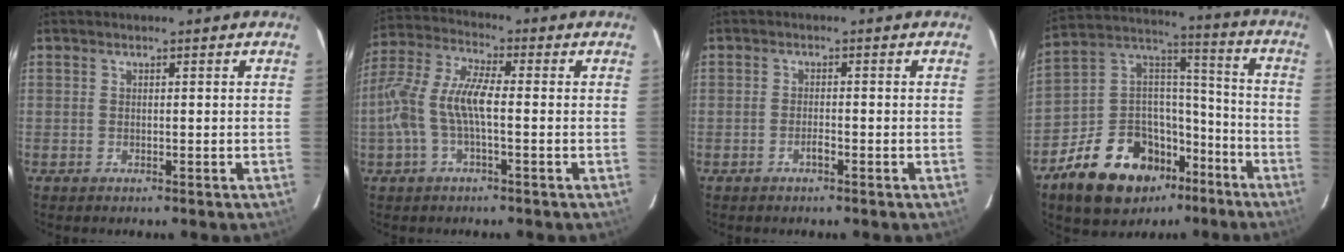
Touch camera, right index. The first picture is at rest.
{"total": 10.7, "force": [-1.5, 3.2, 10.1], "torque": [-0.221, 0.011, -0.031]}
{"total": 1.6, "force": [-1.0, 0.4, 1.1], "torque": [-0.026, 0.003, -0.020]}
{"total": 21.2, "force": [-12.5, 13.2, 10.9], "torque": [-0.232, 0.055, -0.187]}